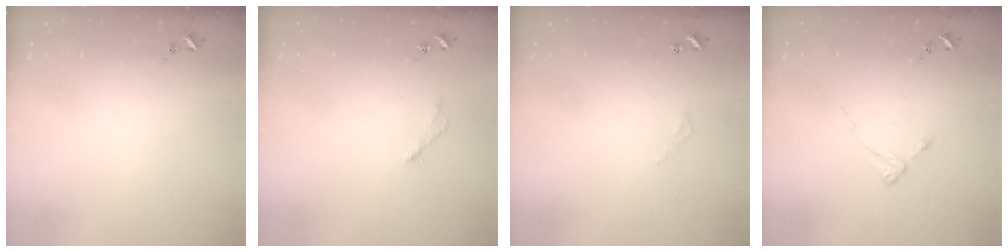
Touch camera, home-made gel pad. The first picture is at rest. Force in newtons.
{"total": 2.5, "press": 2.5, "slide": 0.3}
{"total": 2.8, "press": 2.8, "slide": 0.2}
{"total": 2.6, "press": 2.6, "slide": 0.3}